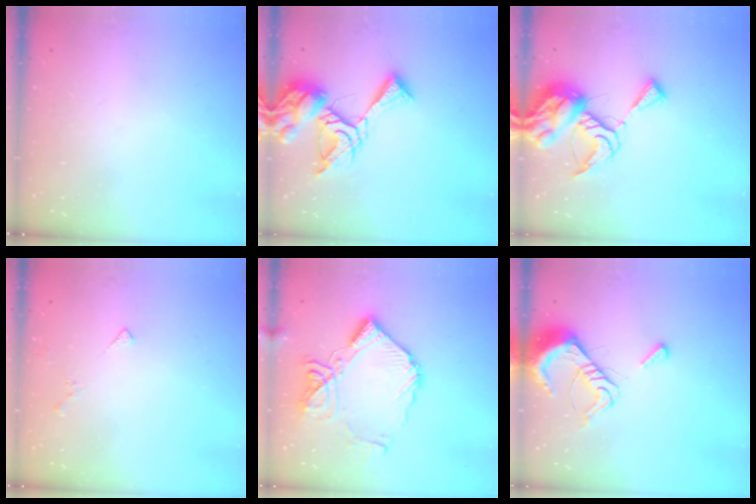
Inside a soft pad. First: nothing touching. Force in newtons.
{"total": 13.7, "press": 13.7, "slide": 1.4}
{"total": 13.3, "press": 13.2, "slide": 1.4}
{"total": 2.5, "press": 2.4, "slide": 0.5}
{"total": 16.5, "press": 16.4, "slide": 1.7}
{"total": 9.1, "press": 9.0, "slide": 1.2}